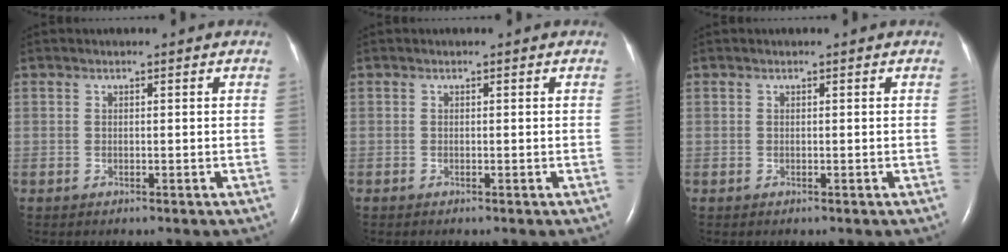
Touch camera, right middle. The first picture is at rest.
{"total": 0.0}
{"total": 0.0}